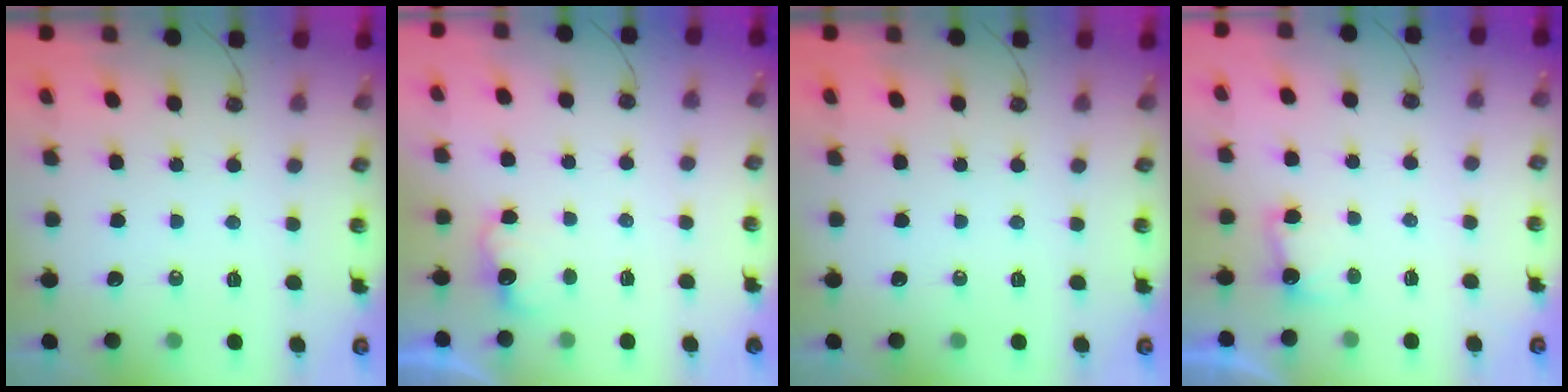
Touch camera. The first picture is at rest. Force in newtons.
{"total": 4.1, "press": 4.0, "slide": 0.8}
{"total": 0.0}
{"total": 3.7, "press": 3.5, "slide": 1.2}